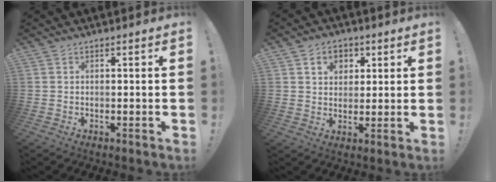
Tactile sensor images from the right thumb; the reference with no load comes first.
{"total": 6.8, "force": [2.8, 5.7, 2.5], "torque": [-0.035, -0.011, 0.053]}